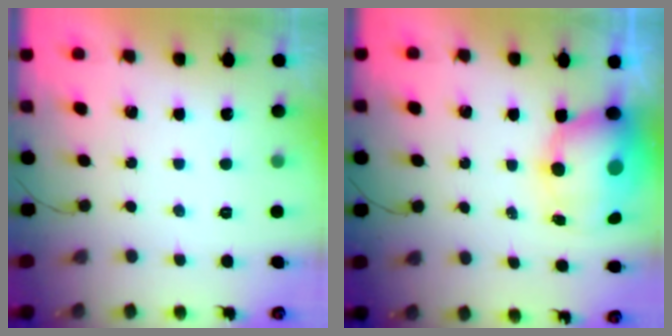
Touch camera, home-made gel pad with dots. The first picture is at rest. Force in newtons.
{"total": 10.9, "press": 10.7, "slide": 2.1}